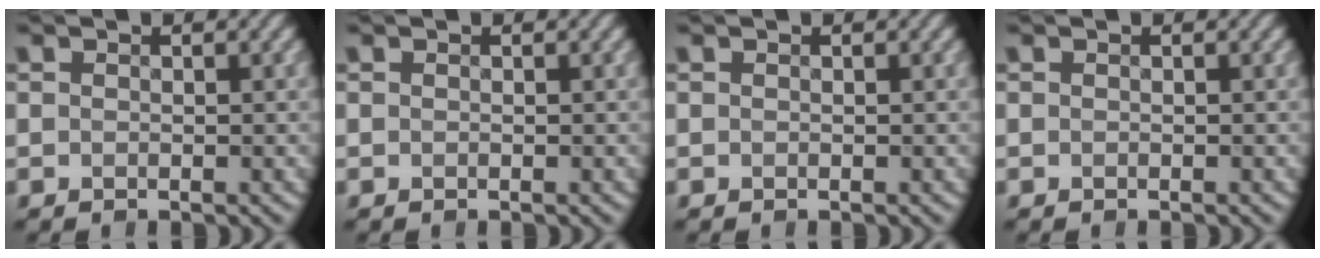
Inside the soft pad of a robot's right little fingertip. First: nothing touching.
{"total": 0.0}
{"total": 0.0}
{"total": 0.0}